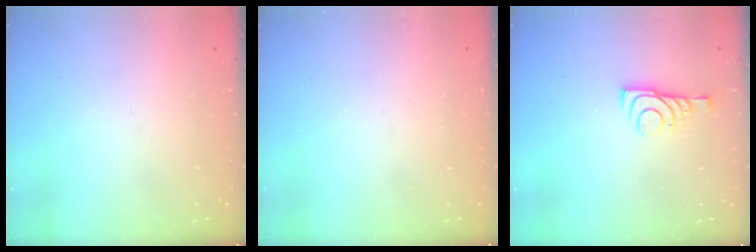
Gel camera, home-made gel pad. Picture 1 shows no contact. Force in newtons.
{"total": 0.0}
{"total": 6.7, "press": 6.7, "slide": 0.8}